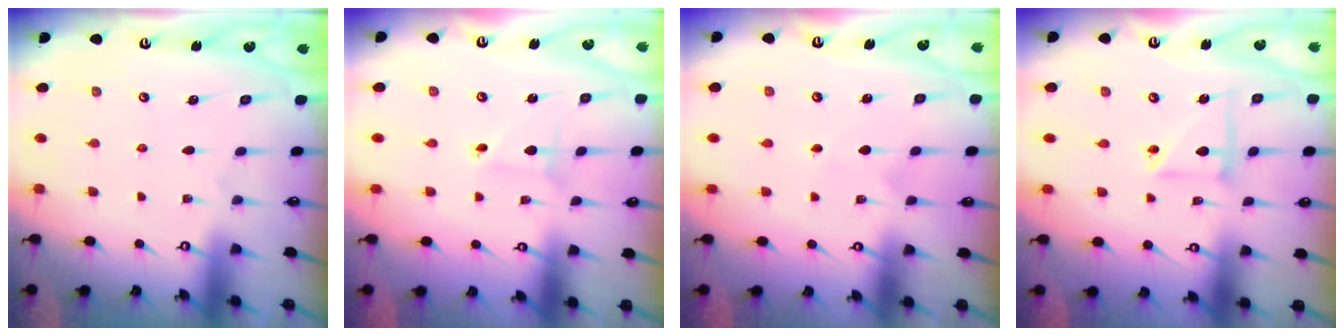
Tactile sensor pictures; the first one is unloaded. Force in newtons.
{"total": 1.1, "press": 1.1, "slide": 0.0}
{"total": 3.0, "press": 3.0, "slide": 0.3}
{"total": 7.2, "press": 7.2, "slide": 0.6}